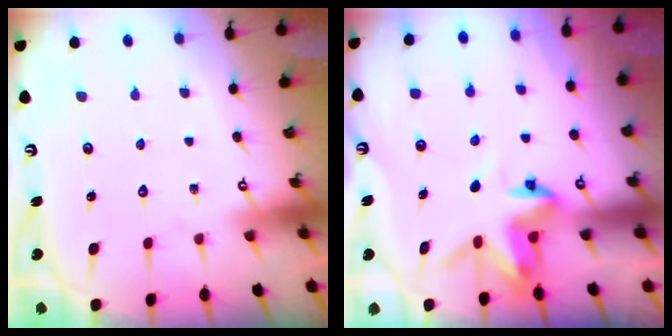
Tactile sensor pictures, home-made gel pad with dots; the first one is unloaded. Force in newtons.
{"total": 3.8, "press": 3.8, "slide": 0.1}